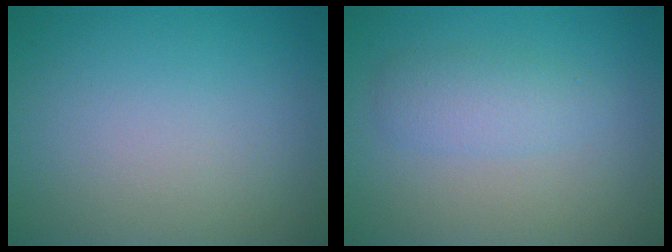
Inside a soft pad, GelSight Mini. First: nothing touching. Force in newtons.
{"total": 2.4, "press": 2.4, "slide": 0.1}